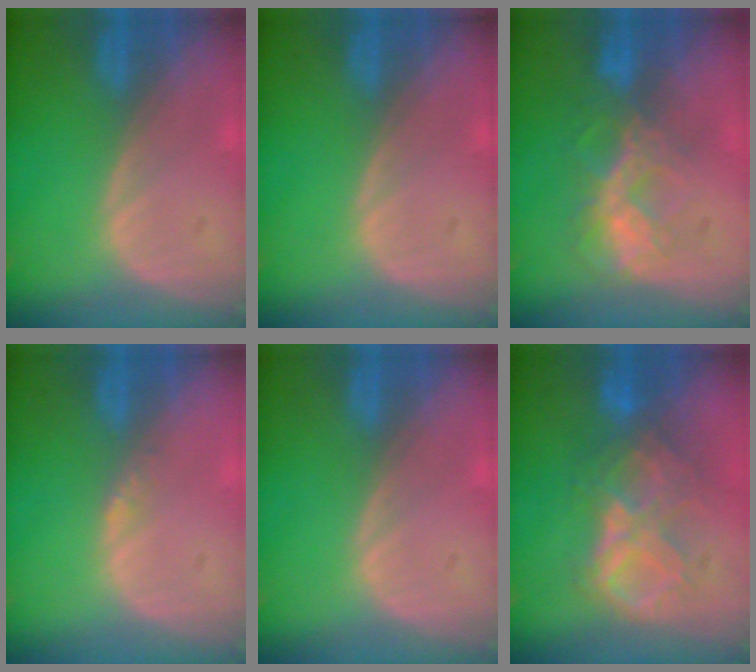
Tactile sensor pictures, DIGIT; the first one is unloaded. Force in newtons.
{"total": 0.0}
{"total": 6.5, "press": 6.5, "slide": 0.3}
{"total": 0.8, "press": 0.8, "slide": 0.1}
{"total": 0.0}
{"total": 8.5, "press": 7.5, "slide": 3.9}